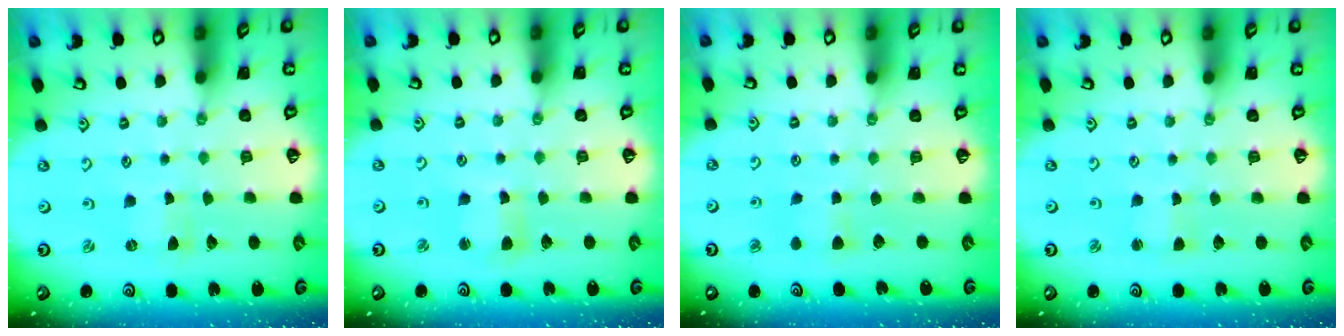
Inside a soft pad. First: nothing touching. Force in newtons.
{"total": 4.3, "press": 4.2, "slide": 0.6}
{"total": 4.5, "press": 4.4, "slide": 0.8}
{"total": 1.7, "press": 1.7, "slide": 0.2}